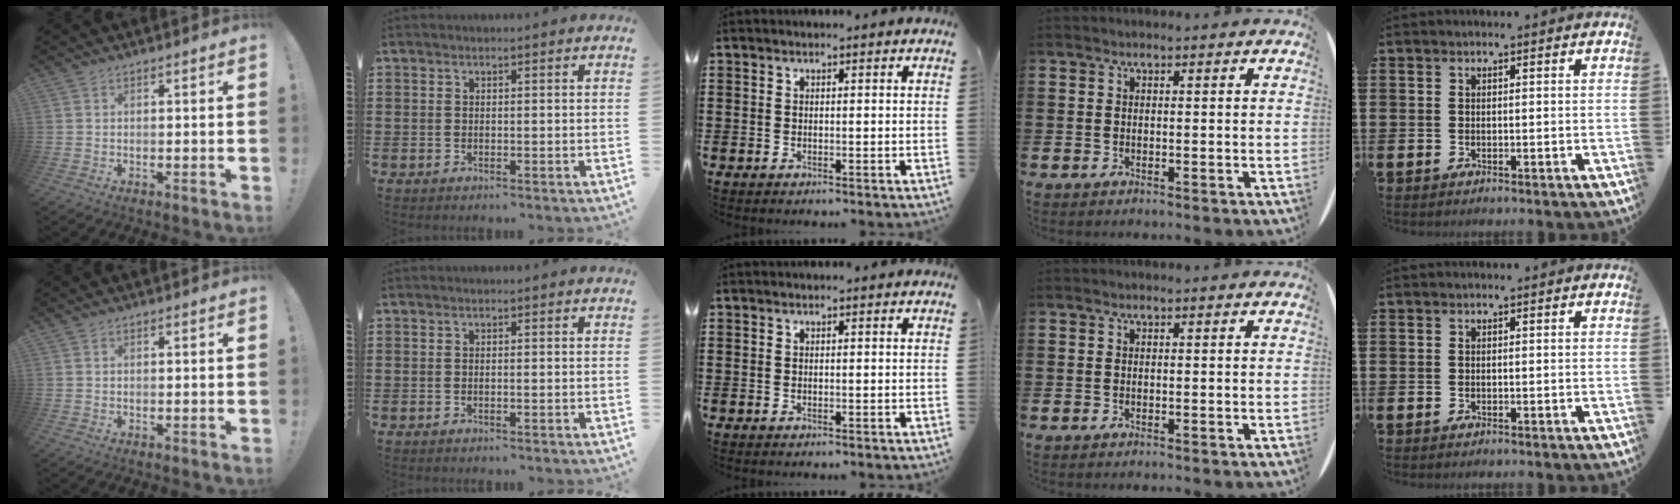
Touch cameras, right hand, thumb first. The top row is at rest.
{}